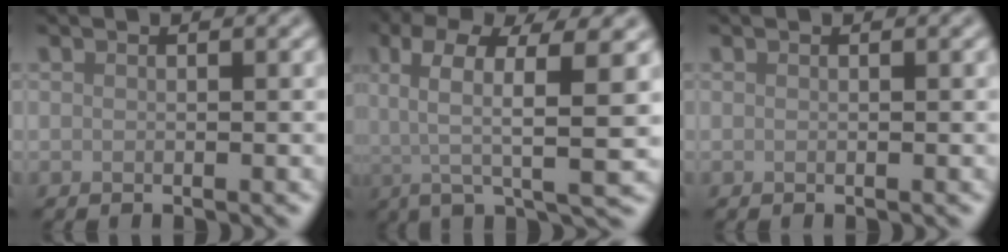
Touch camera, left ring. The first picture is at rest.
{"total": 7.3, "force": [1.0, 2.2, 6.9], "torque": [-0.132, 0.001, 0.009]}
{"total": 0.0}